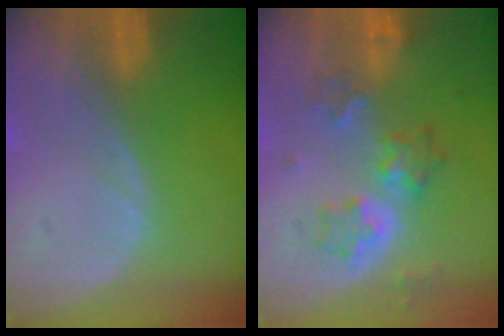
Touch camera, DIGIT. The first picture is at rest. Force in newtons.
{"total": 6.3, "press": 5.6, "slide": 2.7}